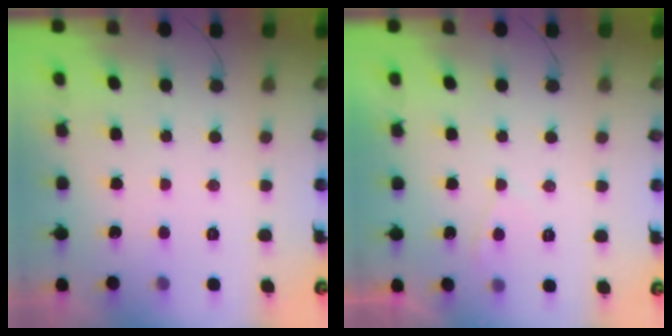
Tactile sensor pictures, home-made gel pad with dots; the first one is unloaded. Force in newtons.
{"total": 1.2, "press": 1.0, "slide": 0.6}